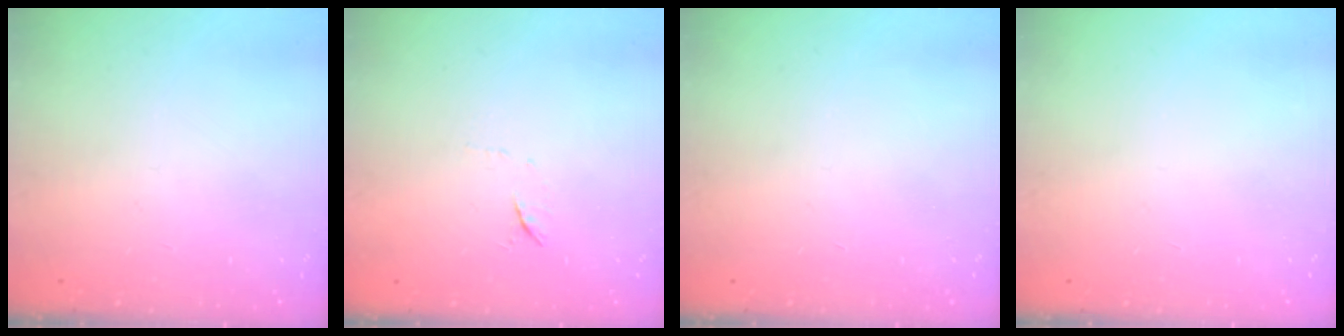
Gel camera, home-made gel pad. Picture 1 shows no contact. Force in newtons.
{"total": 5.0, "press": 4.8, "slide": 1.4}
{"total": 0.0}
{"total": 0.0}